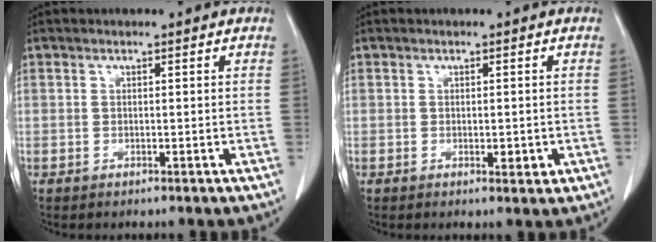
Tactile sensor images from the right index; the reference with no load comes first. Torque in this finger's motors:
{"motor_torque": [0.11, 0.16, 0.02, 0.01]}